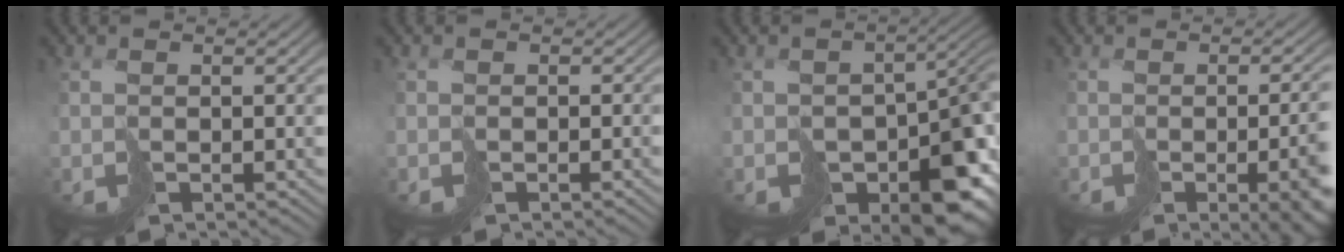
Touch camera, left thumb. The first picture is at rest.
{"total": 0.9, "force": [-0.5, 0.8, -0.1], "torque": [0.003, -0.001, -0.009]}
{"total": 12.2, "force": [-5.0, 7.5, 8.1], "torque": [-0.090, -0.042, -0.061]}
{"total": 13.1, "force": [-4.1, 5.6, 11.1], "torque": [-0.102, -0.022, -0.027]}